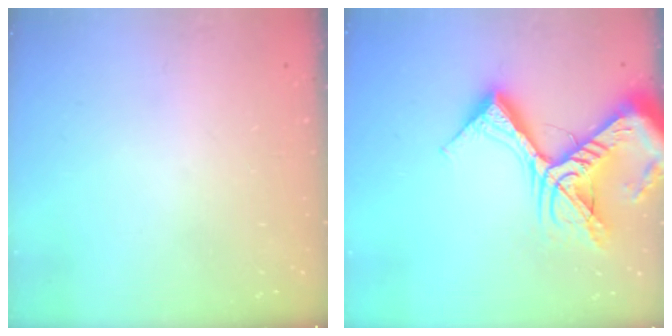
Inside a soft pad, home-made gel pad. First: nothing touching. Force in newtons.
{"total": 20.7, "press": 20.5, "slide": 2.4}